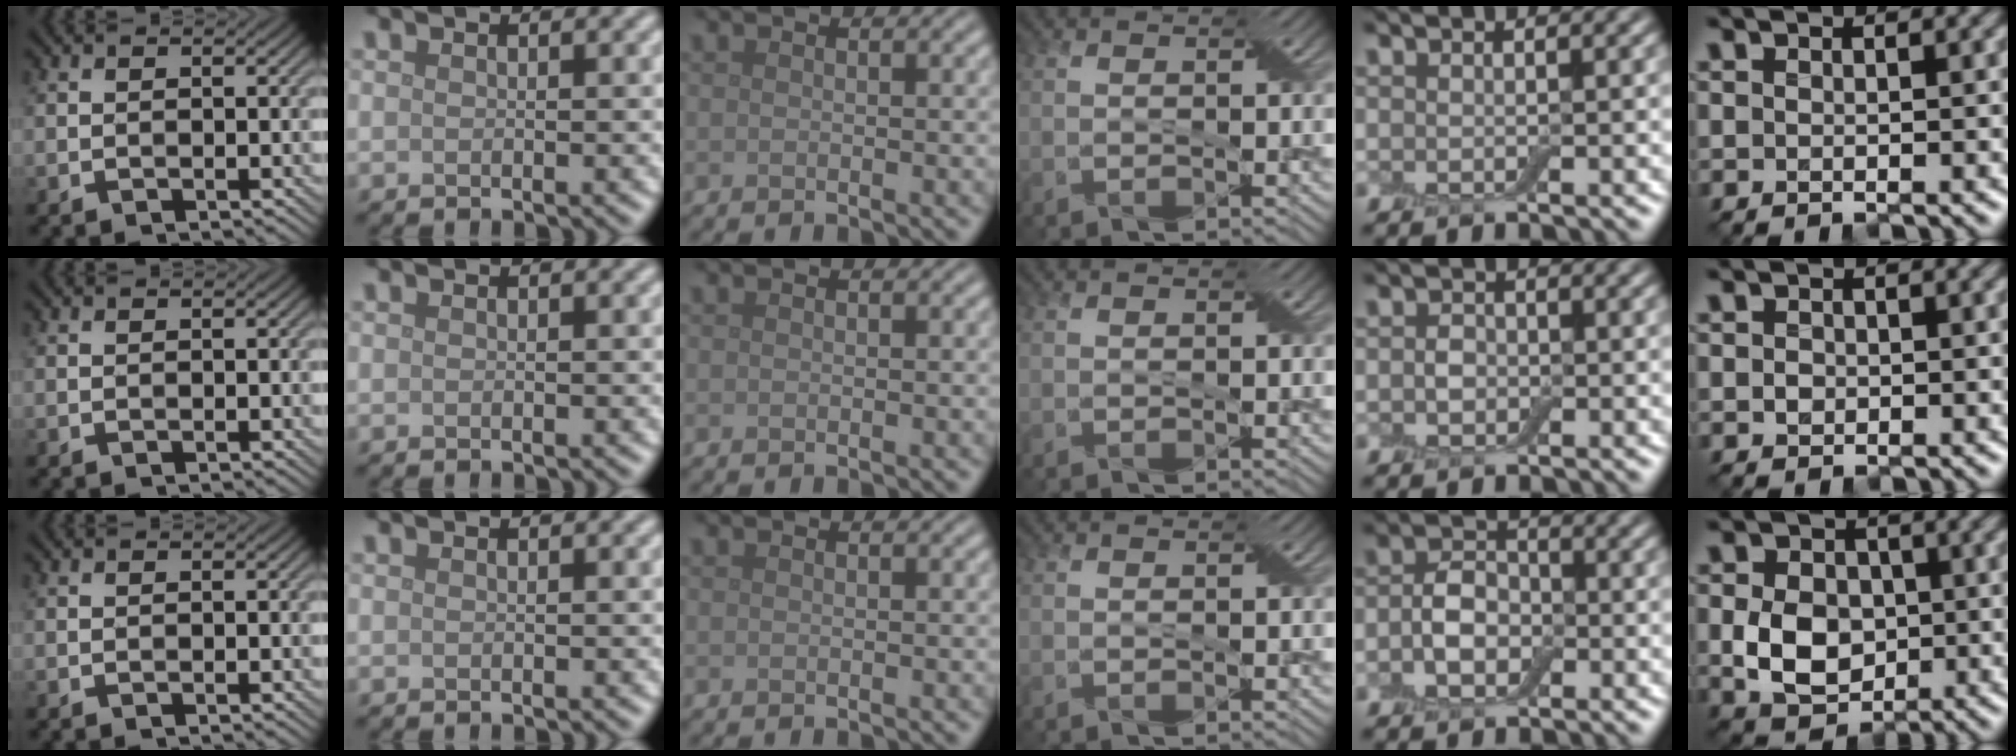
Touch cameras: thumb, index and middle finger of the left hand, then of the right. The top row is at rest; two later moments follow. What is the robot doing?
{"motion": "press", "object": "electronic device side button"}